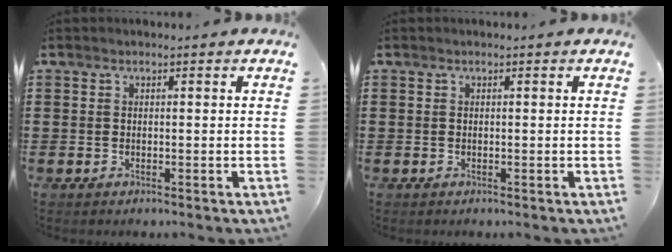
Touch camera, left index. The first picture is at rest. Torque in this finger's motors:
{"motor_torque": [0.00, 0.00, 0.00, 0.00]}